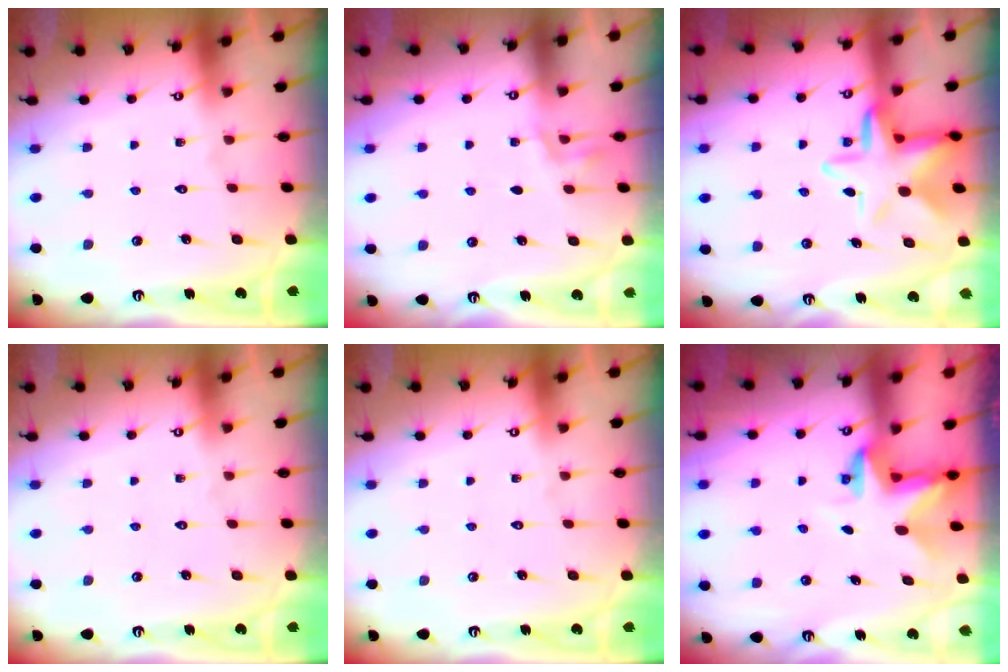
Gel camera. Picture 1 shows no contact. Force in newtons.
{"total": 2.5, "press": 1.7, "slide": 1.7}
{"total": 10.7, "press": 10.4, "slide": 2.1}
{"total": 0.0}
{"total": 0.0}
{"total": 2.9, "press": 2.9, "slide": 0.2}